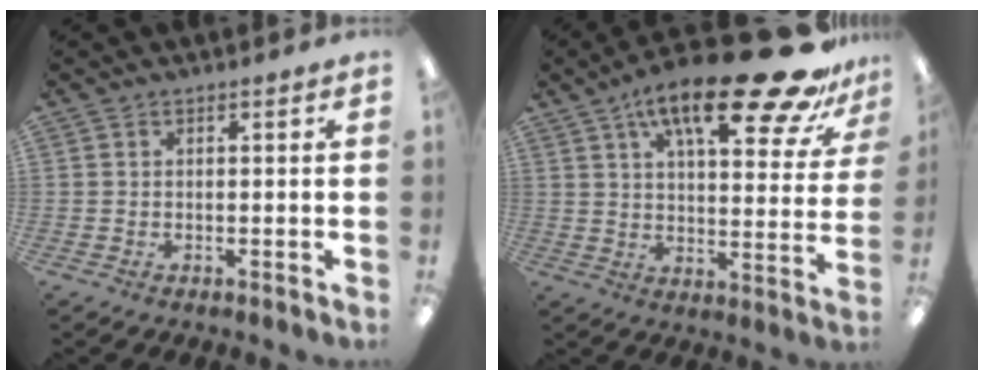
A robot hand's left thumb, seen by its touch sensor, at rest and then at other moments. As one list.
[{"total": 24.6, "force": [15.6, 7.0, 17.7], "torque": [-0.256, -0.101, 0.244]}]